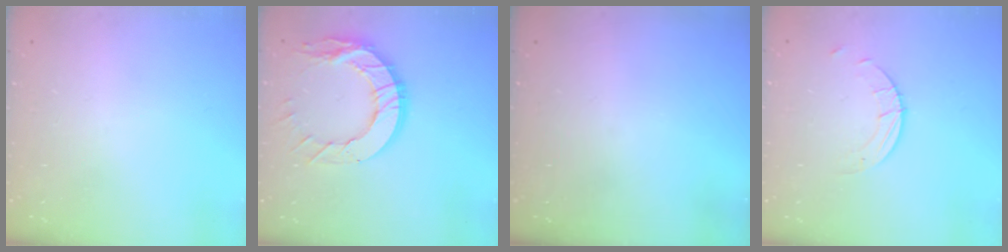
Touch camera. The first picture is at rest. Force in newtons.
{"total": 14.5, "press": 14.4, "slide": 1.2}
{"total": 0.0}
{"total": 2.6, "press": 2.6, "slide": 0.2}